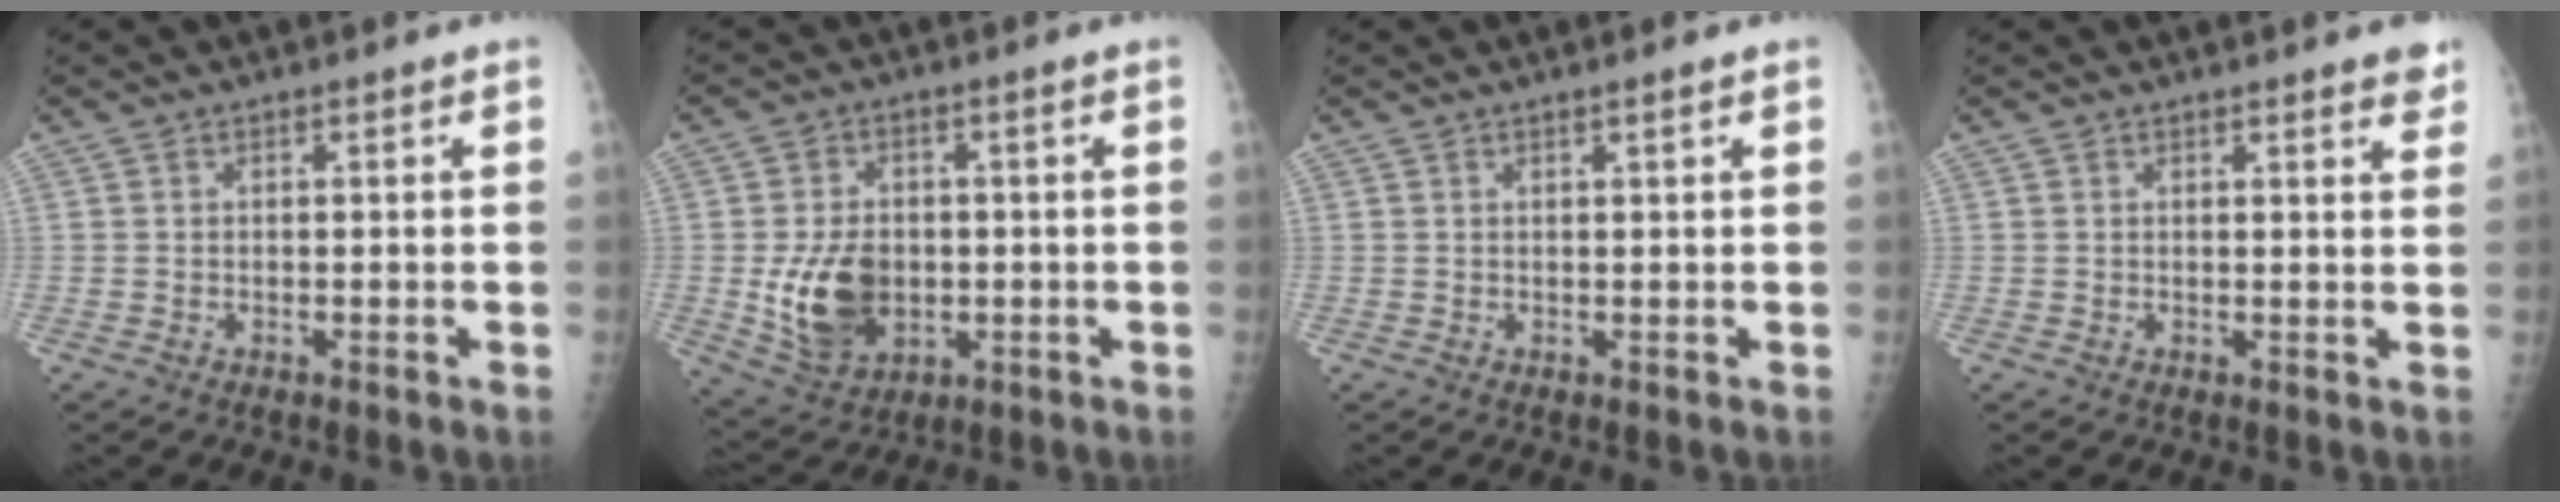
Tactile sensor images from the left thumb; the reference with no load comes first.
{"total": 11.1, "force": [-1.3, 7.9, 7.7], "torque": [-0.112, -0.004, -0.009]}
{"total": 0.8, "force": [0.4, -0.2, 0.6], "torque": [-0.012, -0.002, 0.009]}
{"total": 3.9, "force": [2.9, 0.8, 2.3], "torque": [-0.015, -0.008, 0.030]}